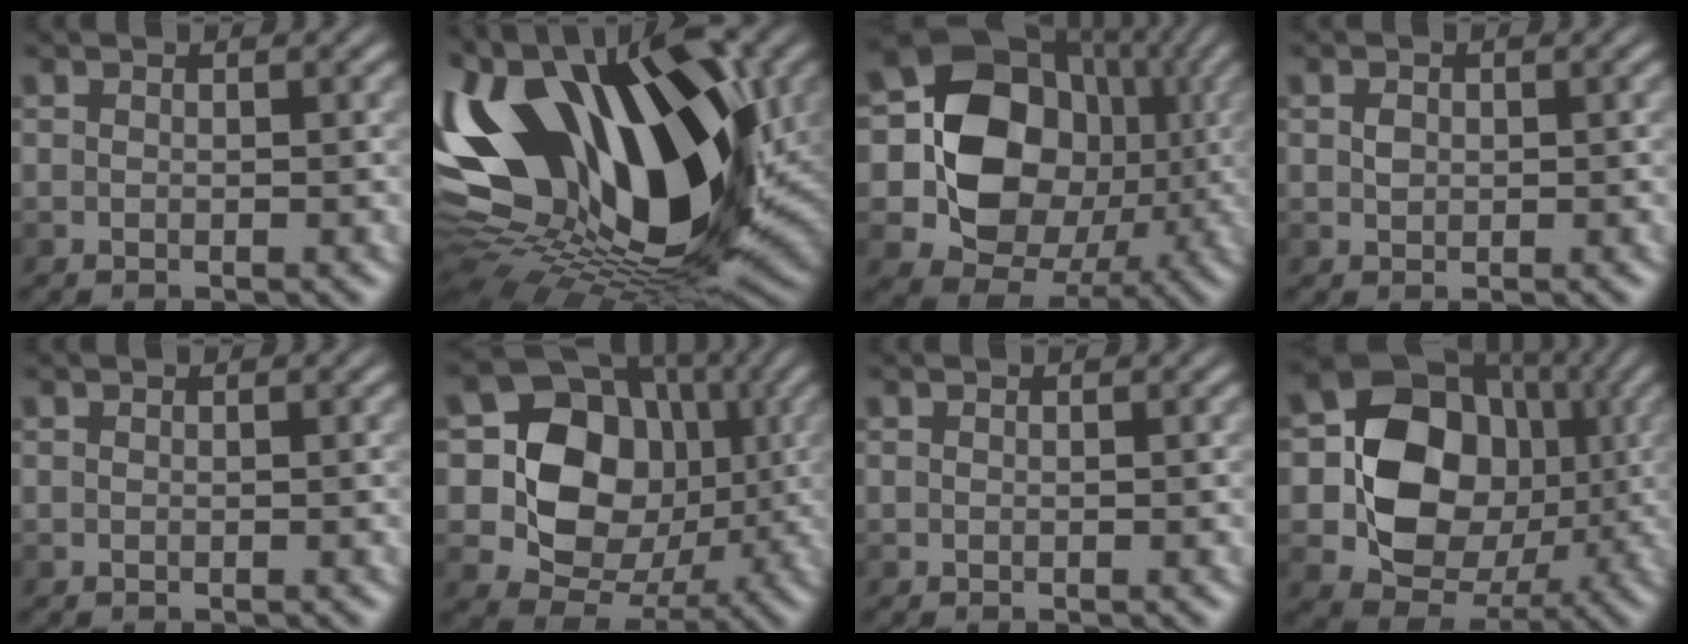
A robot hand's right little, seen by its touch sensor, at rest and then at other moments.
{"total": 17.9, "force": [1.2, 9.3, 15.3], "torque": [-0.286, 0.008, 0.001]}
{"total": 11.2, "force": [-0.5, 9.7, 5.7], "torque": [-0.091, -0.013, -0.019]}
{"total": 1.0, "force": [-0.6, 0.7, 0.4], "torque": [-0.014, -0.001, -0.010]}
{"total": 0.0}
{"total": 10.6, "force": [0.3, 8.9, 5.7], "torque": [-0.092, -0.010, -0.006]}
{"total": 0.0}
{"total": 10.3, "force": [-0.8, 8.6, 5.6], "torque": [-0.090, -0.010, -0.016]}